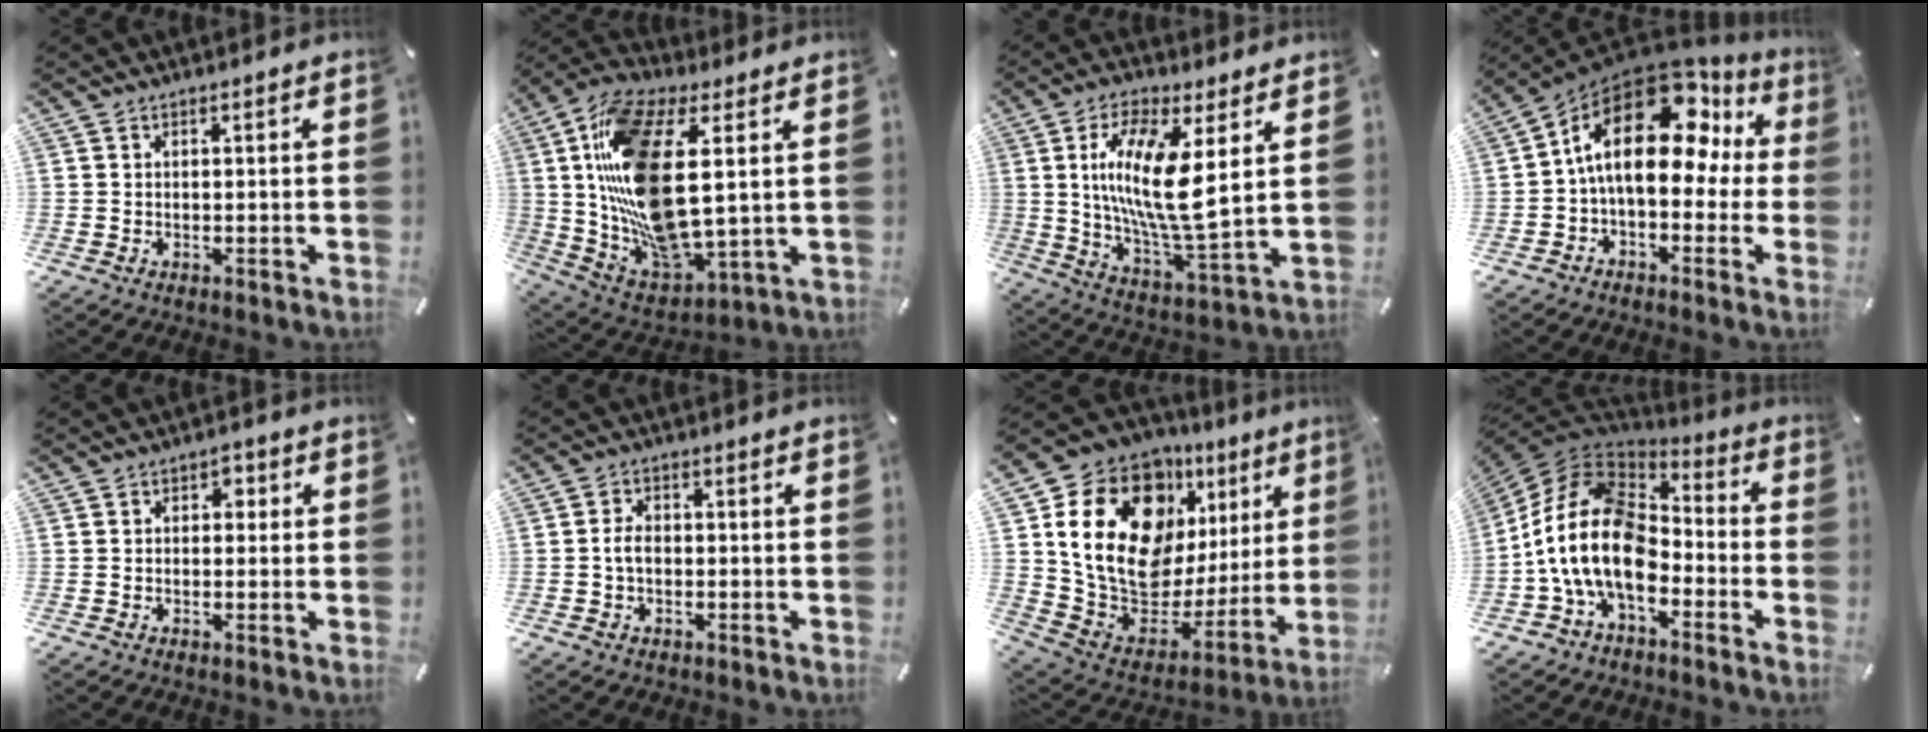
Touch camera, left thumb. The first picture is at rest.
{"total": 21.6, "force": [4.9, 10.5, 18.2], "torque": [-0.405, -0.027, 0.089]}
{"total": 16.1, "force": [4.1, 4.8, 14.9], "torque": [-0.295, -0.027, 0.059]}
{"total": 19.8, "force": [5.3, 11.1, 15.6], "torque": [-0.258, -0.031, 0.087]}
{"total": 2.3, "force": [-0.1, 1.8, 1.4], "torque": [-0.014, 0.004, -0.008]}
{"total": 4.0, "force": [-0.6, 2.8, 2.8], "torque": [-0.059, 0.006, -0.014]}
{"total": 20.9, "force": [9.6, 13.4, 12.9], "torque": [-0.247, -0.074, 0.172]}
{"total": 19.8, "force": [-6.1, 12.6, 14.0], "torque": [-0.288, 0.028, -0.104]}